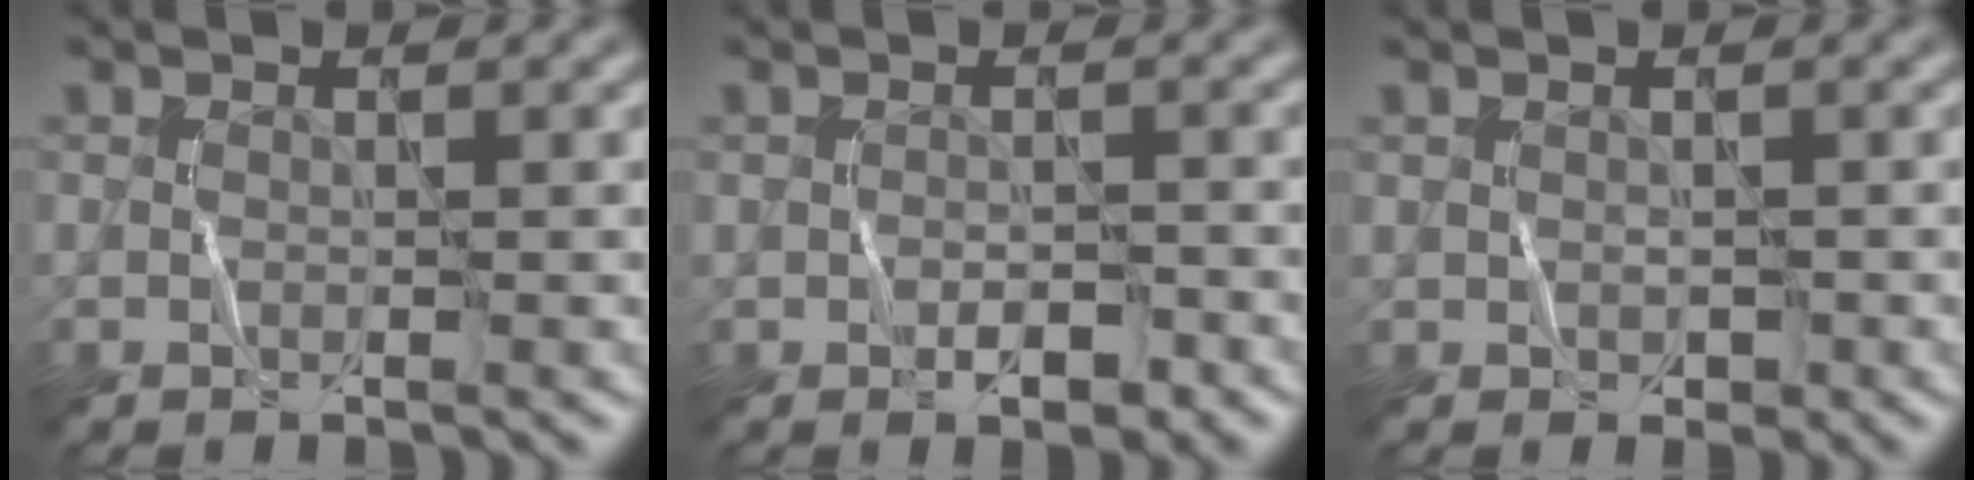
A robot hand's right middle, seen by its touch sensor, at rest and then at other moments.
{"total": 1.1, "force": [-0.7, 0.7, 0.6], "torque": [-0.006, 0.004, -0.009]}
{"total": 0.7, "force": [0.2, 0.4, -0.6], "torque": [0.012, -0.003, 0.008]}